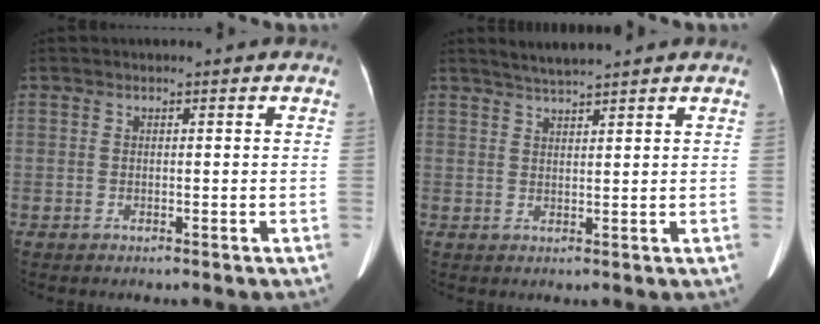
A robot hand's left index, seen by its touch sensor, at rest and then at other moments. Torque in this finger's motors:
{"motor_torque": [0.23, -0.23, -0.03, 0.00]}